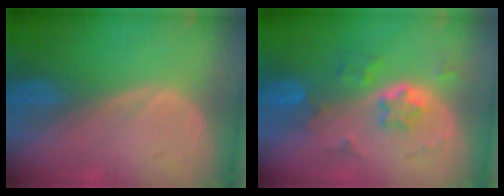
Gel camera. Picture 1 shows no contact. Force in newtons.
{"total": 5.9, "press": 5.3, "slide": 2.5}